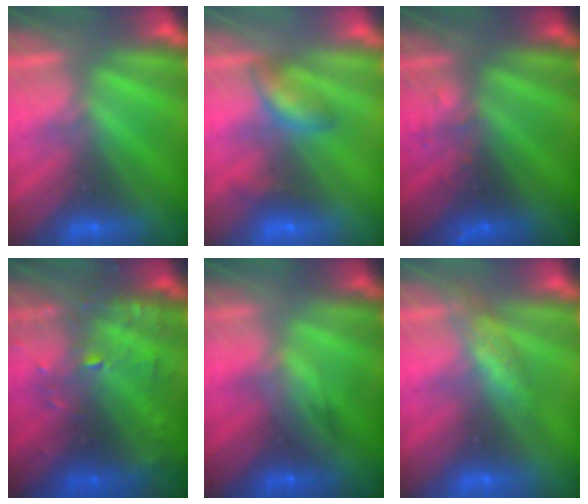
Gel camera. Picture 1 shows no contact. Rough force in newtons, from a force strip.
{"total": 2.4}
{"total": 2.9}
{"total": 7.3}
{"total": 1.6}
{"total": 2.7}